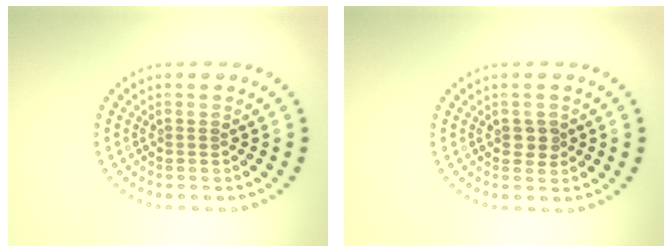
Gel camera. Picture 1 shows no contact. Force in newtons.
{"total": 1.4, "press": 1.4, "slide": 0.2}